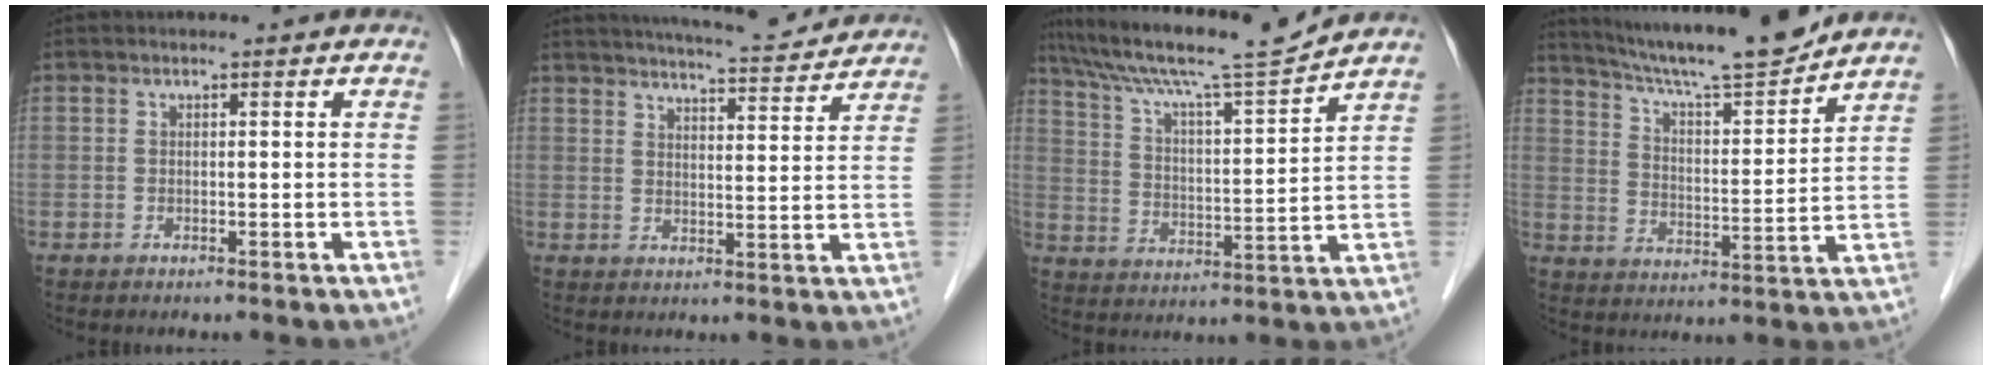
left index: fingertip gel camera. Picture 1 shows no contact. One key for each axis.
{"total": 13.5, "fx": 12.6, "fy": 1.6, "fz": 4.6, "tx": -0.067, "ty": 0.004, "tz": 0.162}
{"total": 14.6, "fx": 13.3, "fy": -1.1, "fz": 6.0, "tx": -0.112, "ty": -0.008, "tz": 0.218}
{"total": 15.6, "fx": 14.2, "fy": 0.2, "fz": 6.5, "tx": -0.113, "ty": -0.002, "tz": 0.224}